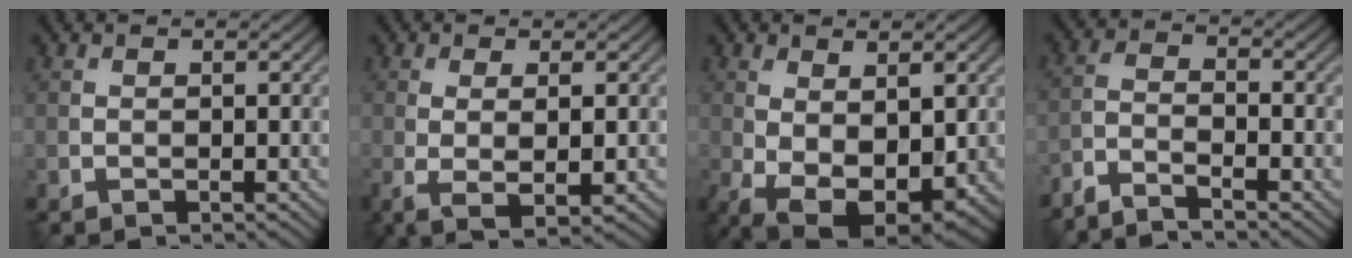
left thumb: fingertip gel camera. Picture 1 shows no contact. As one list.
[{"total": 3.9, "force": [-0.3, 0.9, 3.8], "torque": [-0.080, -0.006, -0.003]}, {"total": 9.8, "force": [-1.8, 5.3, 8.1], "torque": [-0.162, -0.029, -0.009]}, {"total": 4.6, "force": [-4.1, 0.5, 2.0], "torque": [-0.047, -0.004, -0.089]}]